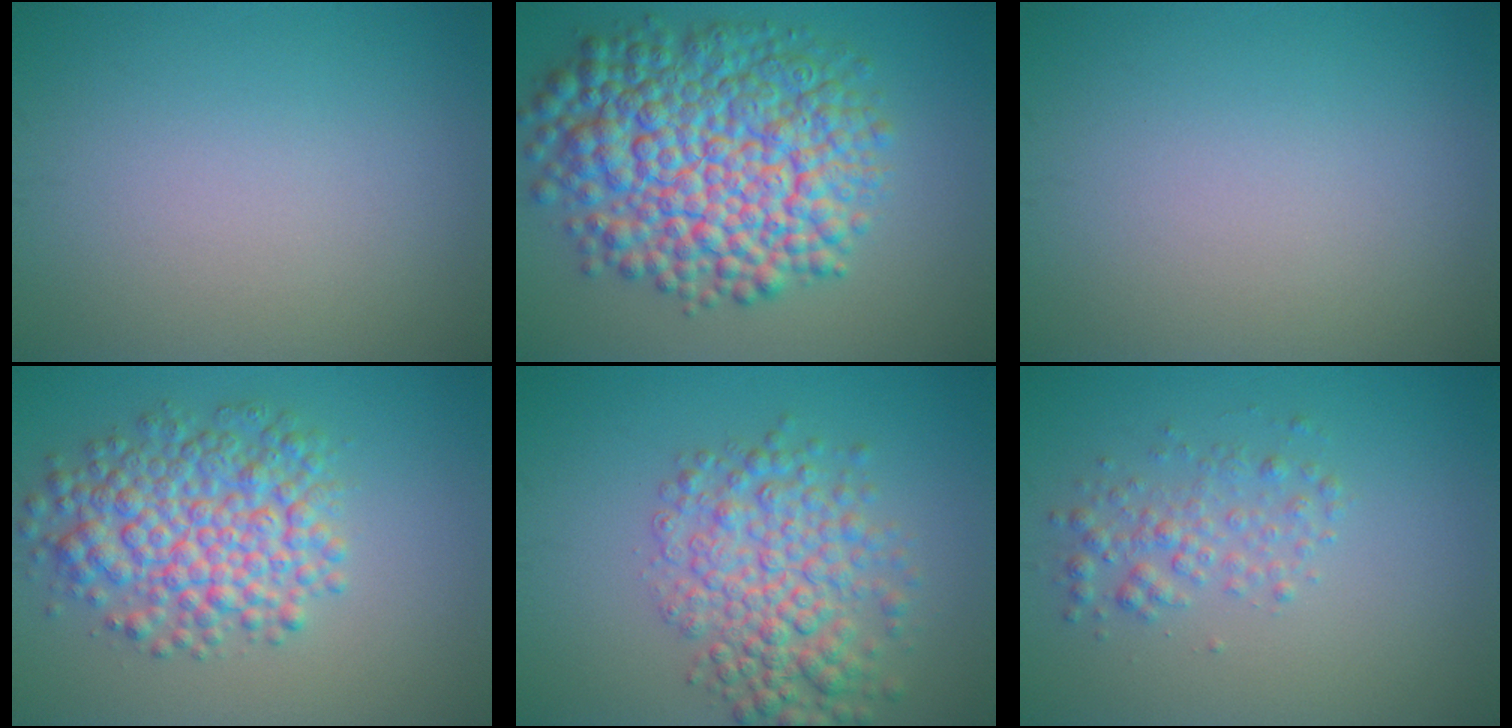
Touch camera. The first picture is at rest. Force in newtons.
{"total": 12.2, "press": 12.2, "slide": 0.3}
{"total": 0.0}
{"total": 6.8, "press": 6.8, "slide": 0.2}
{"total": 6.1, "press": 6.1, "slide": 0.1}
{"total": 2.3, "press": 2.3, "slide": 0.1}